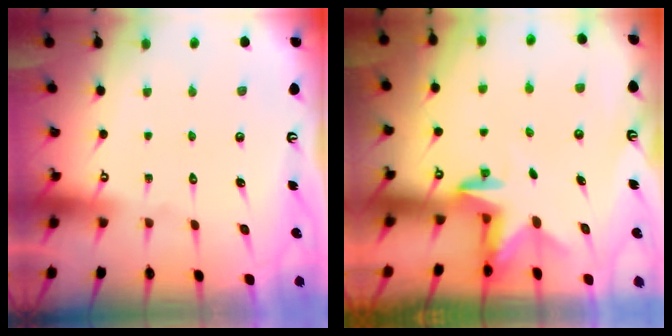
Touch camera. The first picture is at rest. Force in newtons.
{"total": 2.4, "press": 2.3, "slide": 0.4}